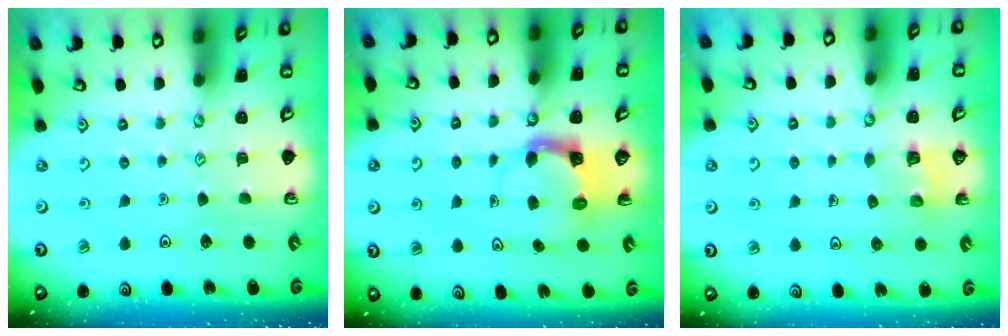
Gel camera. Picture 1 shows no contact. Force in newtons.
{"total": 3.9, "press": 3.9, "slide": 0.4}
{"total": 3.7, "press": 3.6, "slide": 0.2}